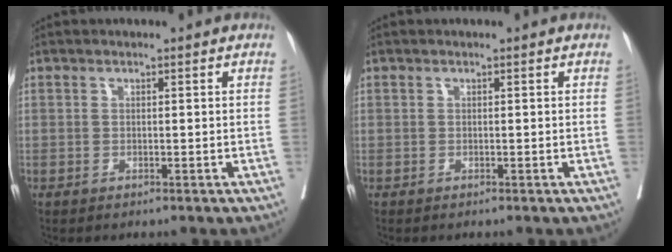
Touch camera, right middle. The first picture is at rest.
{"total": 0.0}